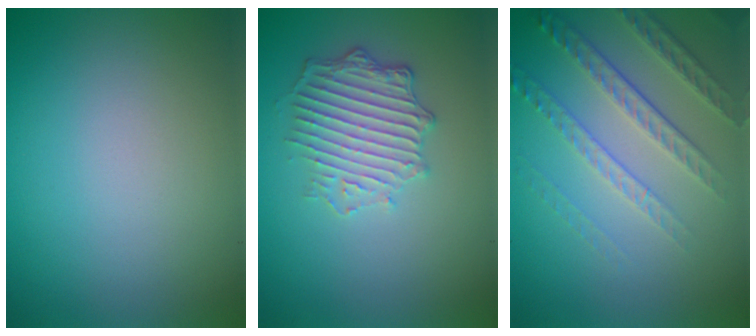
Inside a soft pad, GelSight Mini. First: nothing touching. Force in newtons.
{"total": 3.8, "press": 3.5, "slide": 1.6}
{"total": 4.8, "press": 3.4, "slide": 3.5}